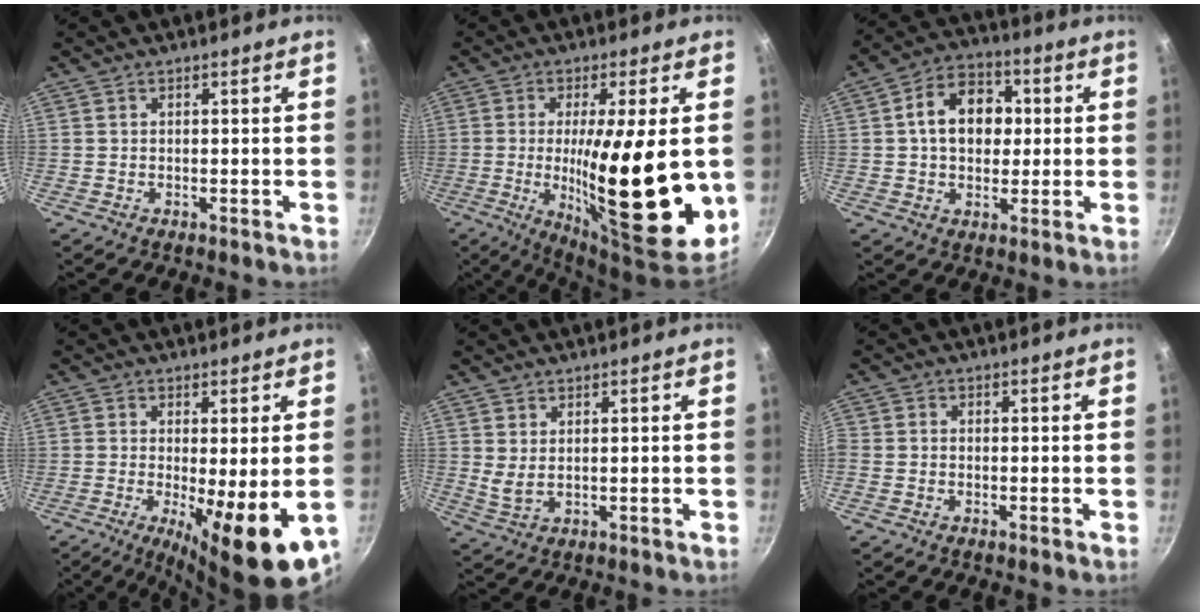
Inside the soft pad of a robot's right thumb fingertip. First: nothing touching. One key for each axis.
{"total": 22.4, "fx": -1.1, "fy": 5.1, "fz": 21.8, "tx": -0.338, "ty": -0.019, "tz": -0.009}
{"total": 12.2, "fx": 1.6, "fy": 9.1, "fz": 8.1, "tx": -0.092, "ty": 0.017, "tz": 0.010}
{"total": 13.0, "fx": -2.8, "fy": 3.0, "fz": 12.4, "tx": -0.188, "ty": -0.016, "tz": -0.034}
{"total": 2.9, "fx": 1.2, "fy": 1.1, "fz": 2.4, "tx": -0.047, "ty": -0.014, "tz": 0.028}
{"total": 1.1, "fx": -0.6, "fy": 0.5, "fz": 0.8, "tx": -0.029, "ty": 0.005, "tz": -0.021}